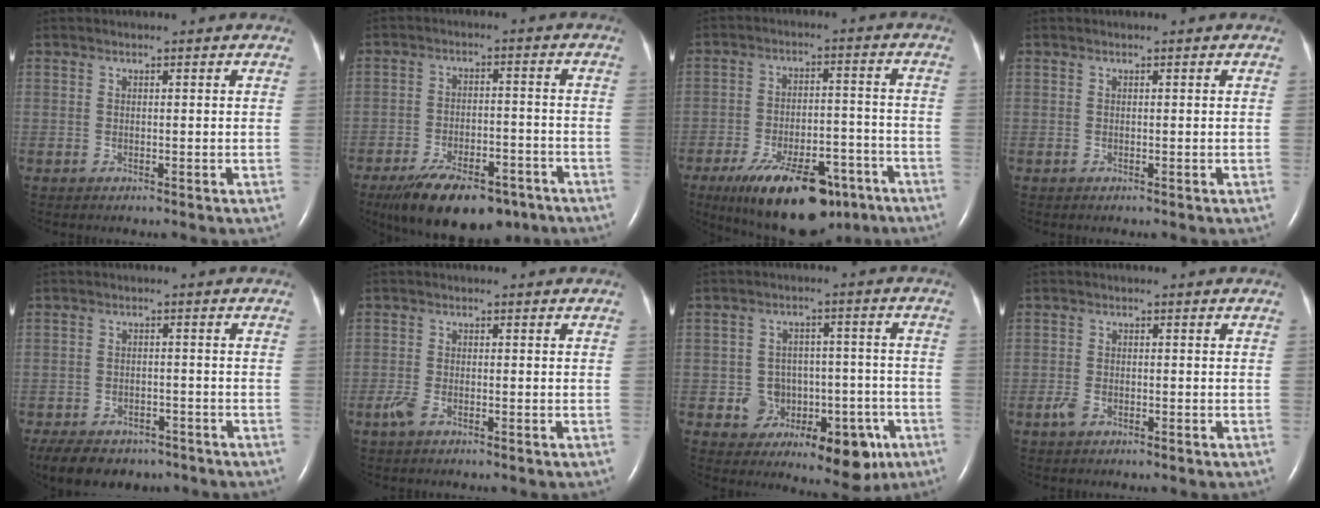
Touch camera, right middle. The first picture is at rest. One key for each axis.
{"total": 14.6, "fx": -10.3, "fy": 5.9, "fz": 8.5, "tx": -0.138, "ty": -0.008, "tz": -0.161}
{"total": 17.6, "fx": -11.4, "fy": 7.1, "fz": 11.4, "tx": -0.168, "ty": 0.000, "tz": -0.172}
{"total": 0.0}
{"total": 11.7, "fx": -8.6, "fy": 6.4, "fz": 4.6, "tx": -0.094, "ty": -0.004, "tz": -0.119}
{"total": 2.2, "fx": -1.3, "fy": 0.9, "fz": 1.6, "tx": -0.045, "ty": -0.003, "tz": -0.027}
{"total": 10.4, "fx": -4.3, "fy": 7.8, "fz": 5.2, "tx": -0.056, "ty": 0.036, "tz": -0.045}
{"total": 2.0, "fx": -1.1, "fy": 1.0, "fz": 1.3, "tx": -0.034, "ty": 0.000, "tz": -0.018}